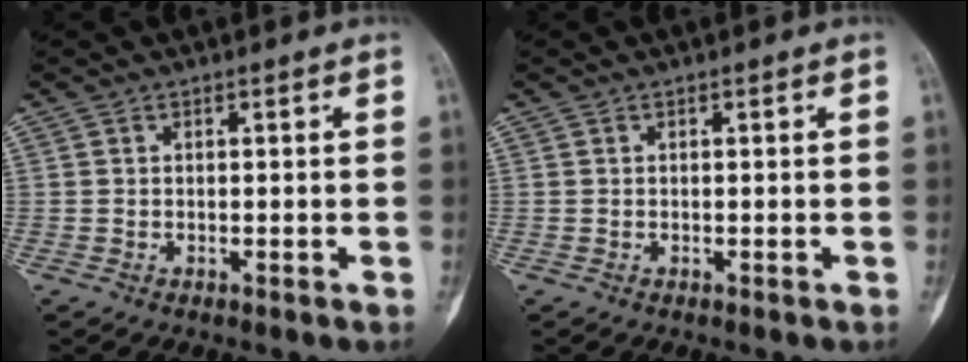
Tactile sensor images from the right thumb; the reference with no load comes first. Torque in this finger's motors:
{"motor_torque": [-0.19, 0.19, -0.09, 0.02, -0.02]}